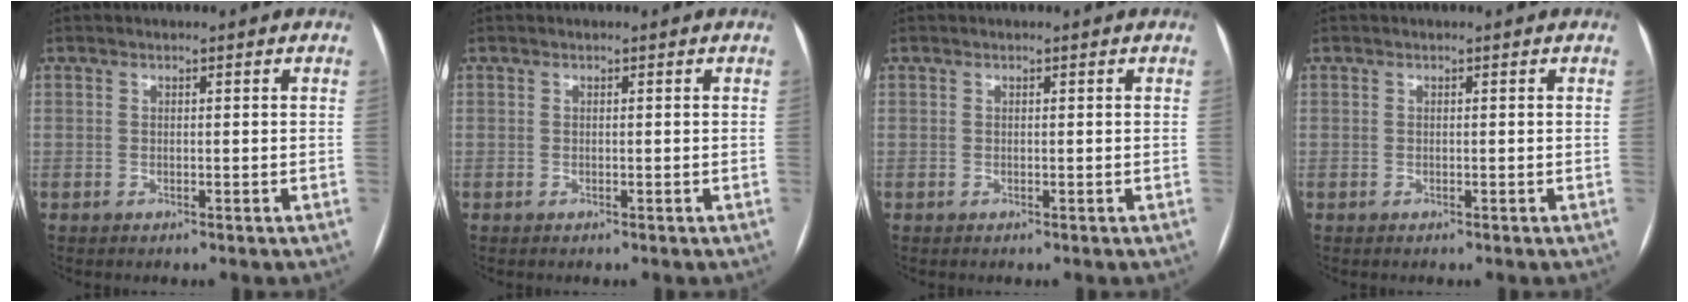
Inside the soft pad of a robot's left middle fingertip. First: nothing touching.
{"total": 0.0}
{"total": 0.0}
{"total": 0.0}